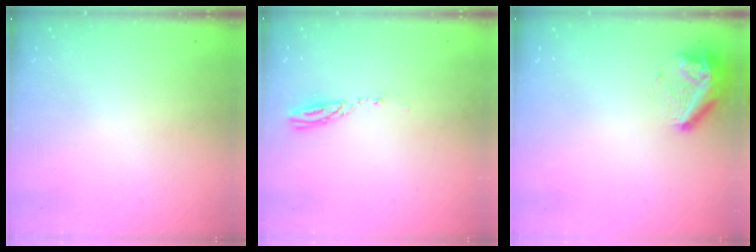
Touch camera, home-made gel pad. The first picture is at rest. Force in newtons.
{"total": 3.5, "press": 3.5, "slide": 0.3}
{"total": 8.3, "press": 8.3, "slide": 0.9}